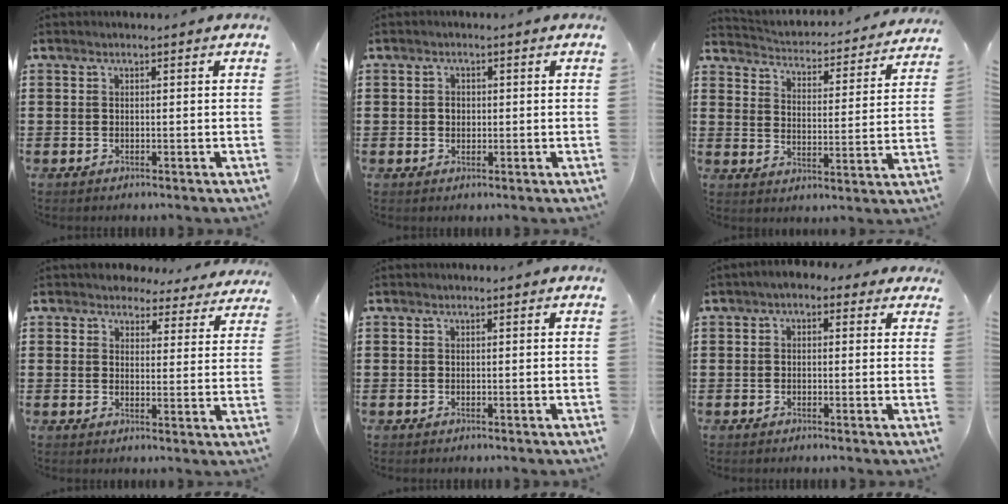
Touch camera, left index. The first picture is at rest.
{"total": 1.4, "force": [0.2, 1.1, 0.9], "torque": [-0.021, 0.008, 0.002]}
{"total": 2.7, "force": [2.7, 0.1, 0.0], "torque": [-0.022, -0.032, 0.038]}
{"total": 4.0, "force": [3.8, 1.2, 0.5], "torque": [-0.021, -0.017, 0.066]}
{"total": 0.0}
{"total": 1.5, "force": [-0.4, 1.1, 1.0], "torque": [-0.022, 0.008, -0.011]}